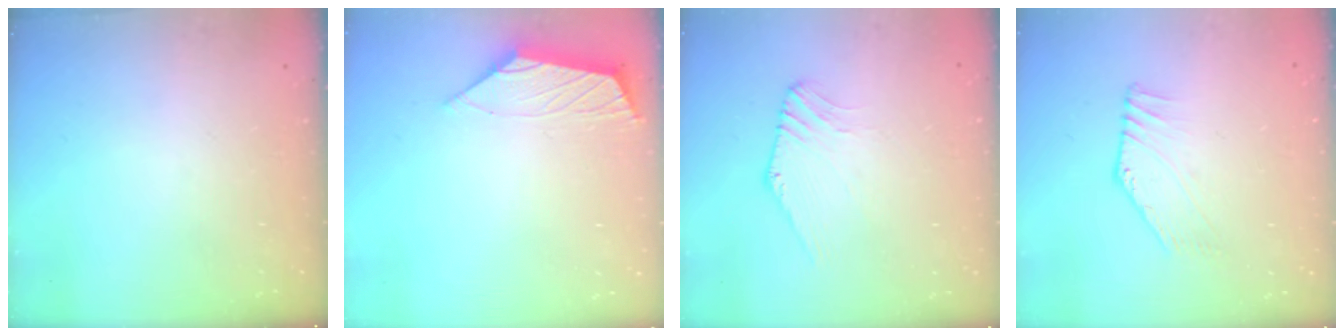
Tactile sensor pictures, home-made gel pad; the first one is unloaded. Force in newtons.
{"total": 2.9, "press": 2.8, "slide": 0.5}
{"total": 0.5, "press": 0.5, "slide": 0.3}
{"total": 2.7, "press": 2.7, "slide": 0.2}